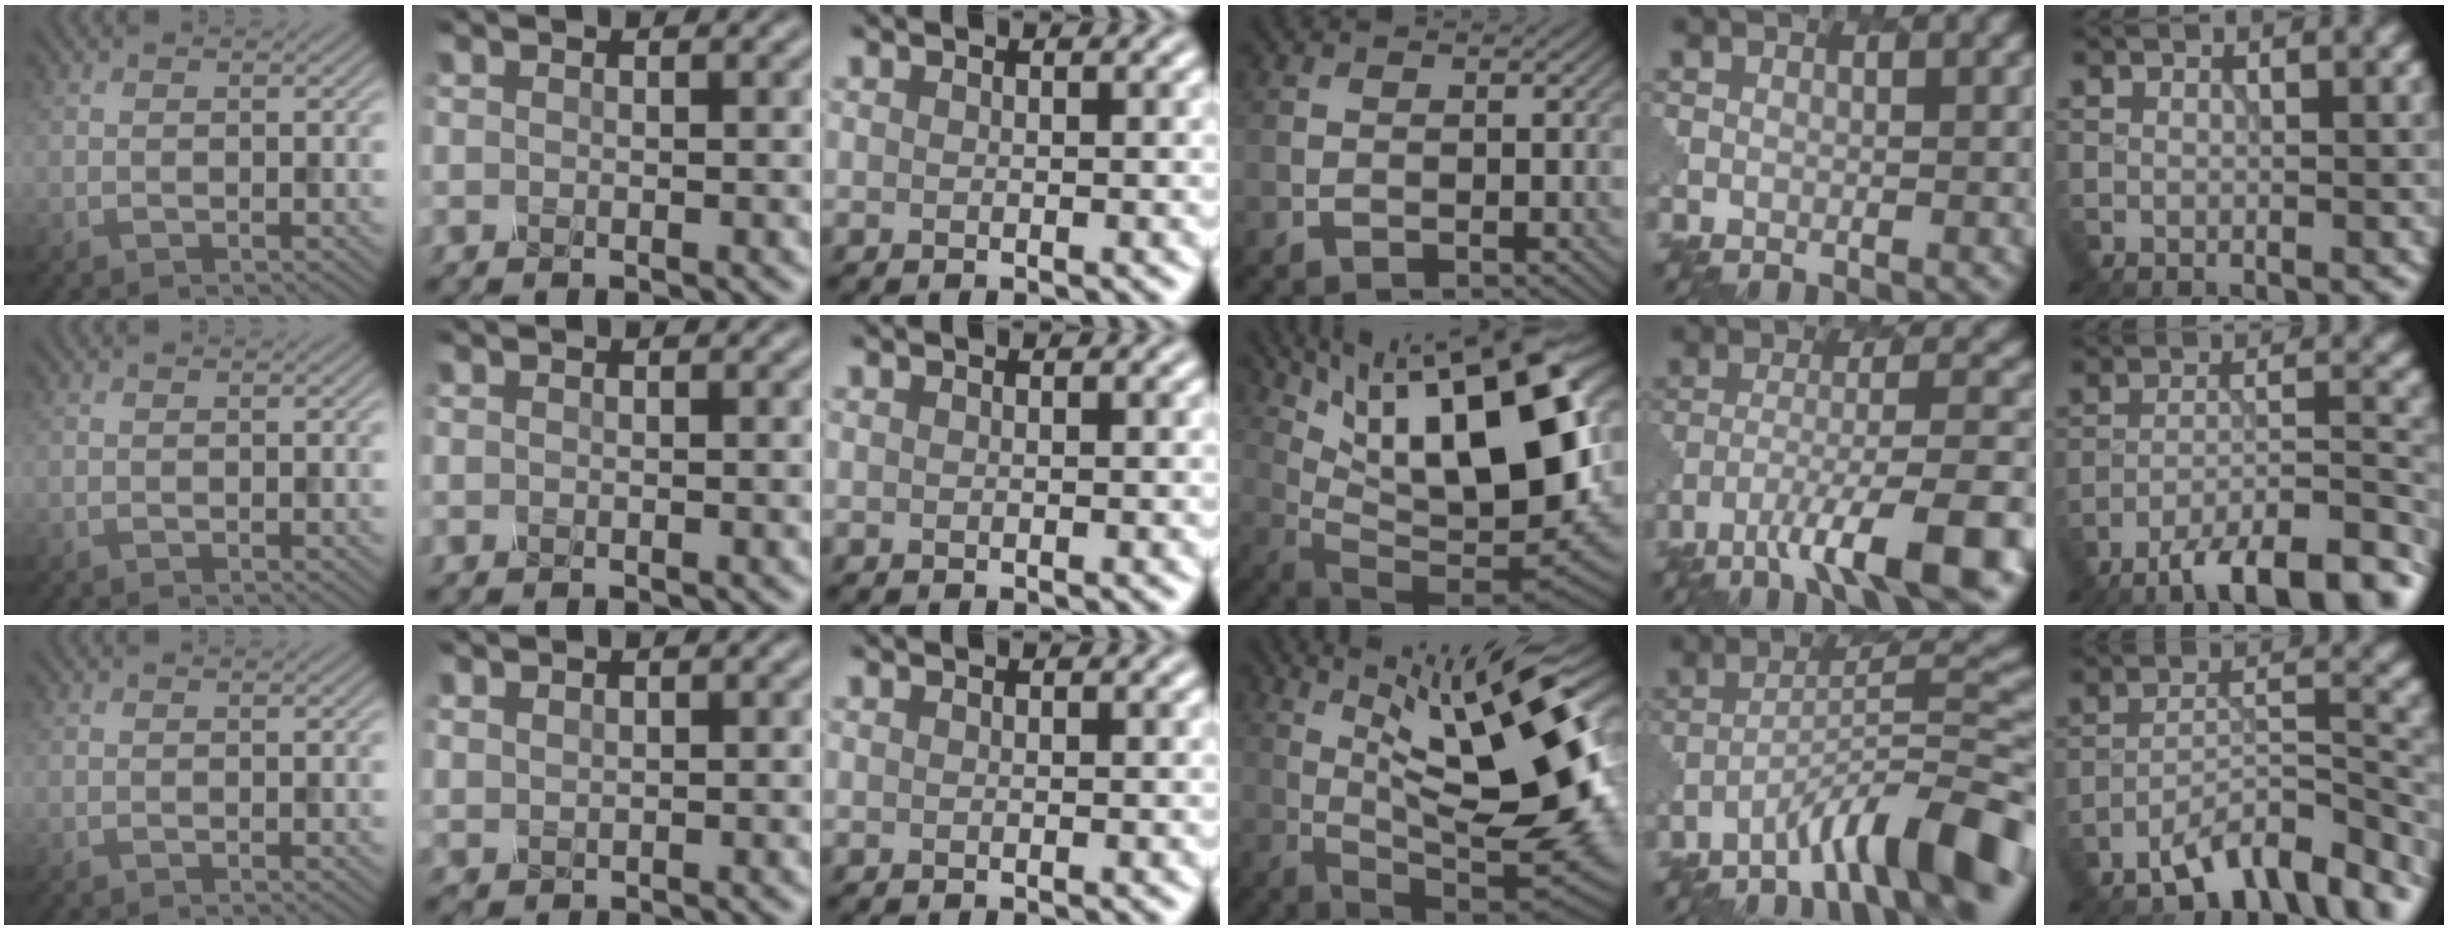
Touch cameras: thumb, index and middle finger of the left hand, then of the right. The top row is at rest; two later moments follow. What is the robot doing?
{"motion": "twist", "object": "rubiks cube"}